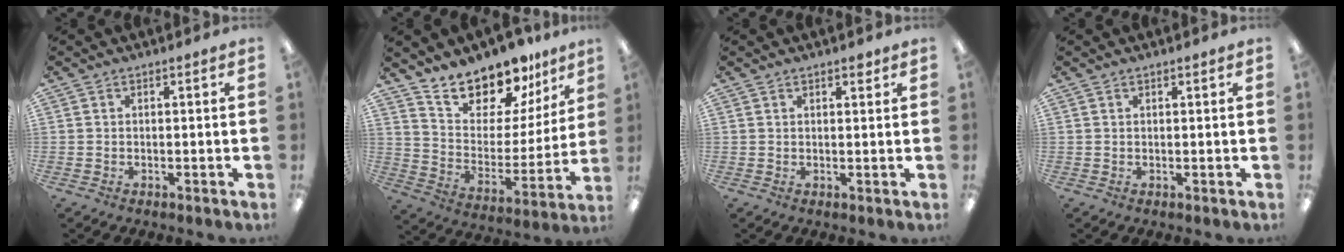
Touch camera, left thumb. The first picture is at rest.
{"total": 15.7, "force": [14.3, 5.7, 3.3], "torque": [-0.068, -0.128, 0.257]}
{"total": 2.0, "force": [1.4, 0.8, 1.1], "torque": [-0.006, -0.005, 0.021]}
{"total": 0.7, "force": [0.5, 0.2, 0.5], "torque": [-0.009, 0.003, 0.009]}